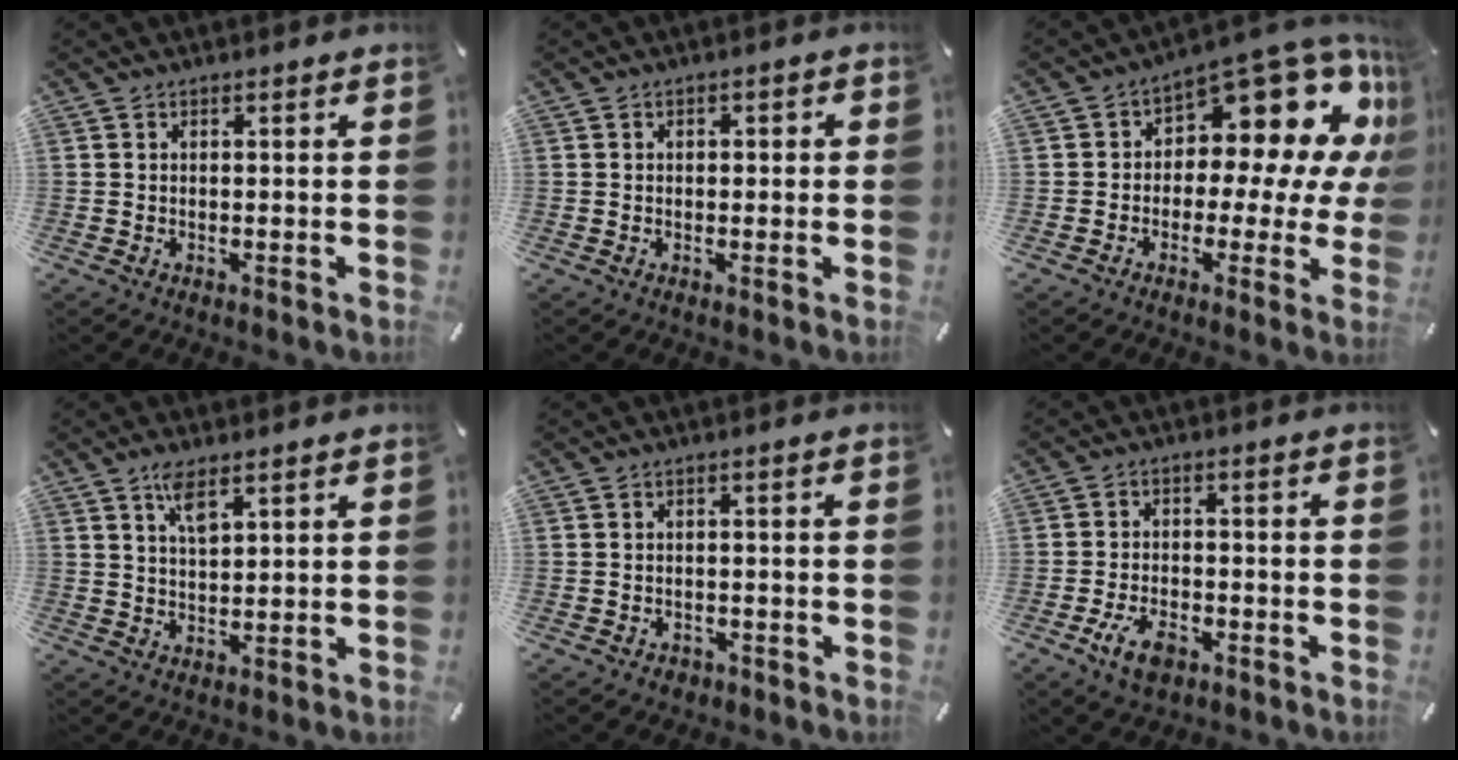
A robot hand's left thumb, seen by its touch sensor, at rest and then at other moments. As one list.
[{"total": 1.2, "force": [-0.3, 0.9, 0.6], "torque": [-0.012, 0.005, -0.008]}, {"total": 13.6, "force": [7.3, 6.8, 9.3], "torque": [-0.122, -0.078, 0.117]}, {"total": 4.8, "force": [3.0, 1.7, 3.4], "torque": [-0.066, -0.003, 0.051]}, {"total": 1.8, "force": [-1.0, 1.4, 0.6], "torque": [-0.010, 0.005, -0.022]}, {"total": 7.0, "force": [-3.4, 4.0, 4.5], "torque": [-0.094, 0.014, -0.063]}]